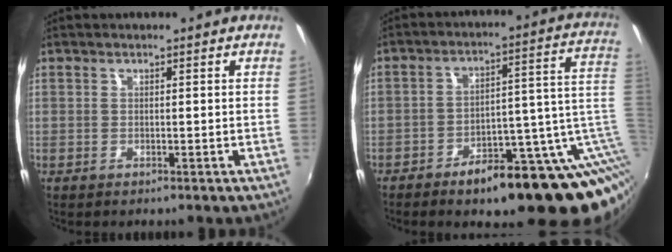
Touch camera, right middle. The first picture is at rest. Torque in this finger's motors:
{"motor_torque": [1.07, -1.07, 0.38, 0.11]}